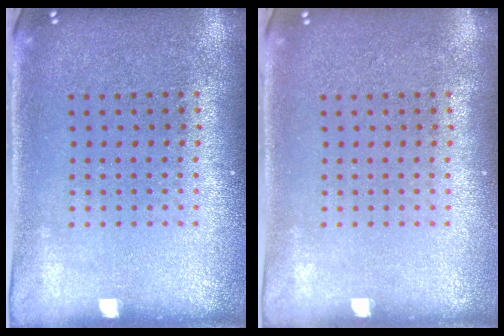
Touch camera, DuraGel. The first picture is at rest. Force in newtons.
{"total": 0.0}